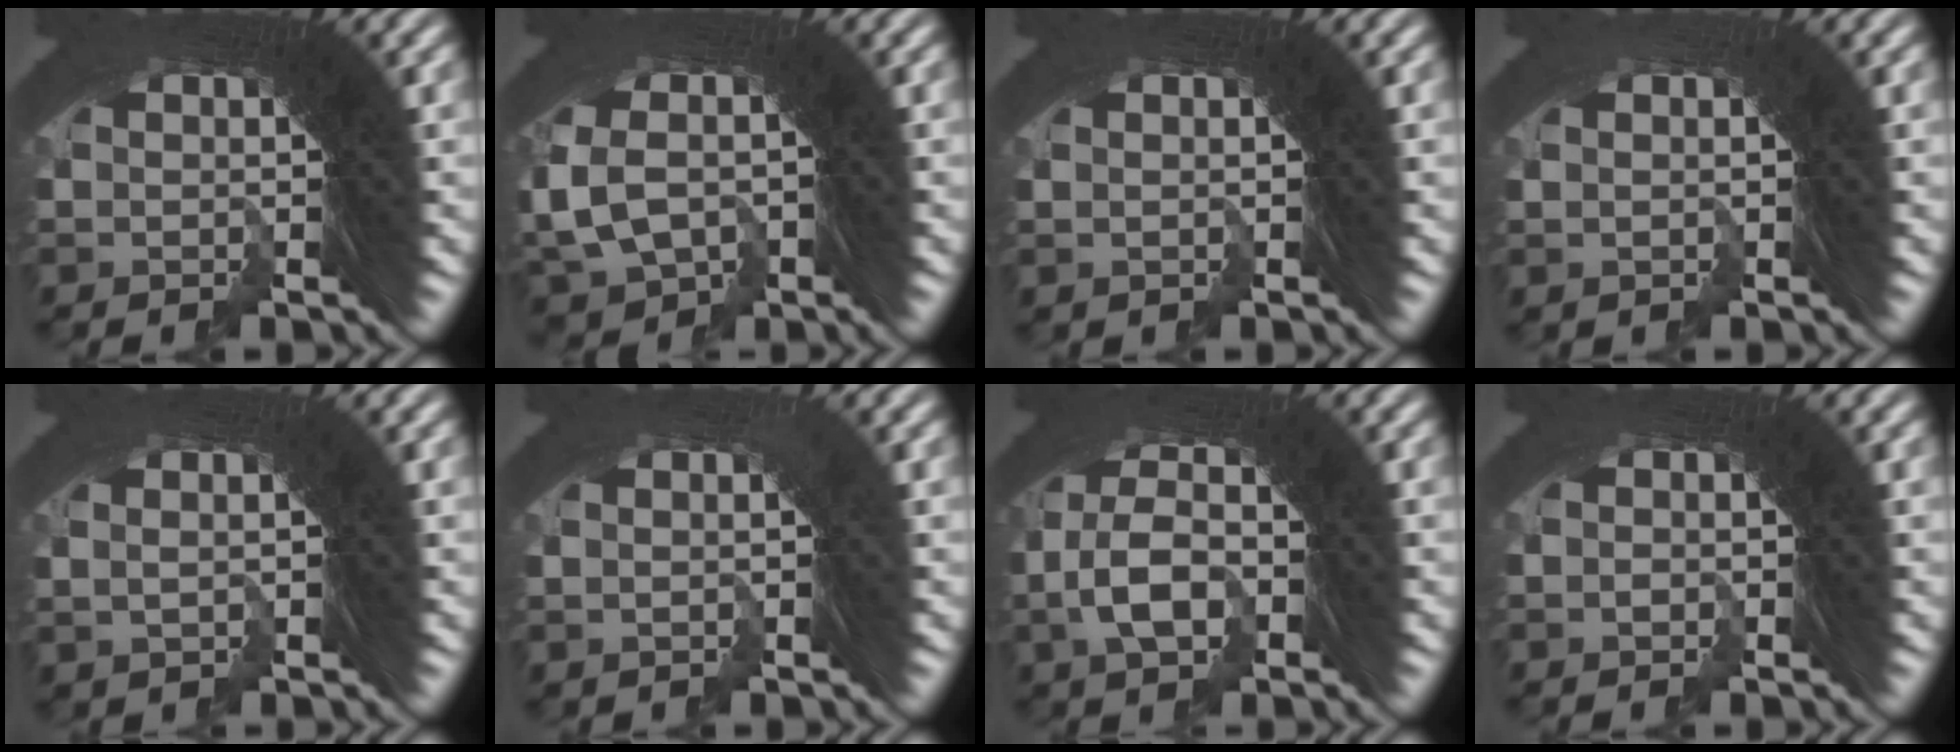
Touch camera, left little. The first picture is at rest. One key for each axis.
{"total": 7.5, "fx": -2.0, "fy": 6.5, "fz": 3.1, "tx": -0.080, "ty": -0.011, "tz": -0.033}
{"total": 0.8, "fx": 0.3, "fy": 0.6, "fz": 0.4, "tx": -0.009, "ty": 0.004, "tz": 0.005}
{"total": 1.0, "fx": -0.6, "fy": -0.1, "fz": -0.7, "tx": 0.006, "ty": -0.006, "tz": -0.006}
{"total": 1.9, "fx": 0.3, "fy": 1.7, "fz": 0.7, "tx": -0.016, "ty": 0.011, "tz": 0.002}
{"total": 0.6, "fx": -0.4, "fy": 0.2, "fz": -0.5, "tx": 0.001, "ty": 0.001, "tz": -0.004}
{"total": 6.0, "fx": -1.1, "fy": 5.0, "fz": 3.2, "tx": -0.043, "ty": 0.014, "tz": -0.032}
{"total": 1.0, "fx": -0.6, "fy": 0.2, "fz": -0.7, "tx": 0.009, "ty": -0.004, "tz": -0.008}